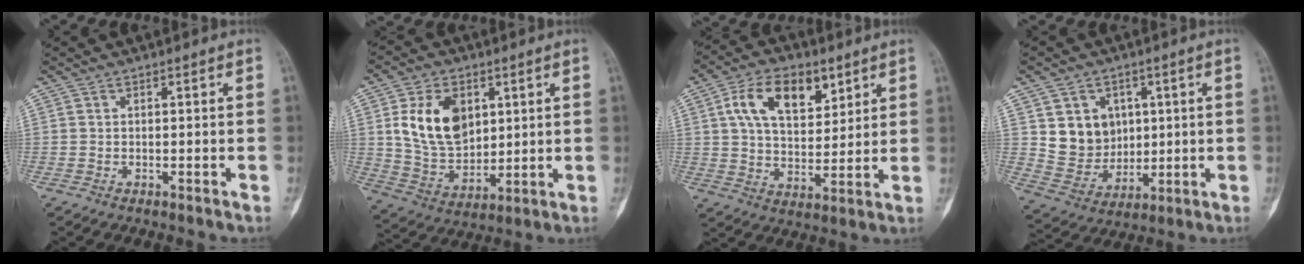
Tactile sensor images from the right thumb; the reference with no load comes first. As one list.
[{"total": 14.1, "force": [4.1, 9.6, 9.6], "torque": [-0.142, -0.019, 0.087]}, {"total": 13.8, "force": [6.0, 7.9, 9.5], "torque": [-0.130, -0.016, 0.108]}, {"total": 10.3, "force": [2.7, 8.9, 4.3], "torque": [-0.033, -0.015, 0.065]}]